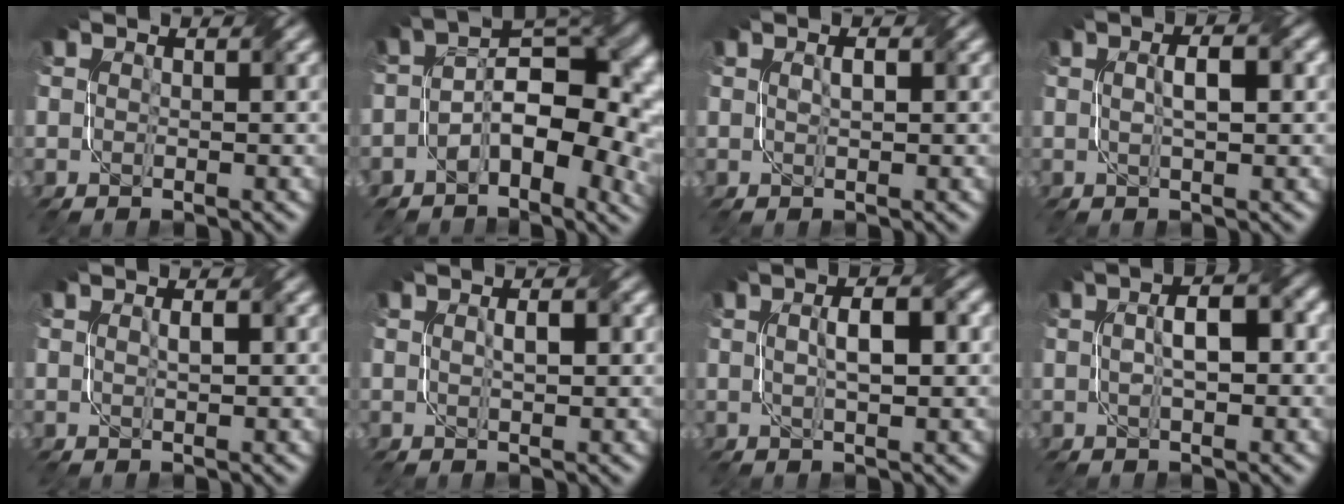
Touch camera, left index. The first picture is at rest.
{"total": 10.7, "force": [-2.1, 5.5, 8.9], "torque": [-0.114, 0.010, -0.037]}
{"total": 0.5, "force": [0.1, -0.3, 0.4], "torque": [-0.012, 0.005, 0.005]}
{"total": 2.4, "force": [0.3, 0.0, 2.3], "torque": [-0.045, 0.009, 0.007]}
{"total": 0.6, "force": [0.1, -0.4, 0.4], "torque": [-0.011, 0.005, 0.004]}
{"total": 1.2, "force": [0.2, -0.2, 1.1], "torque": [-0.023, 0.005, 0.005]}
{"total": 3.2, "force": [0.4, 0.3, 3.1], "torque": [-0.056, 0.011, 0.009]}
{"total": 4.1, "force": [0.2, 1.1, 3.9], "torque": [-0.067, 0.009, 0.003]}